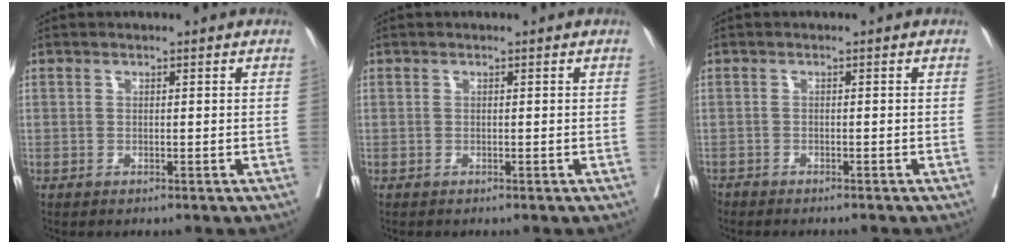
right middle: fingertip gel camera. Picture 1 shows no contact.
{"total": 0.0}
{"total": 2.9, "force": [-2.8, 0.5, 0.6], "torque": [-0.003, -0.006, -0.043]}